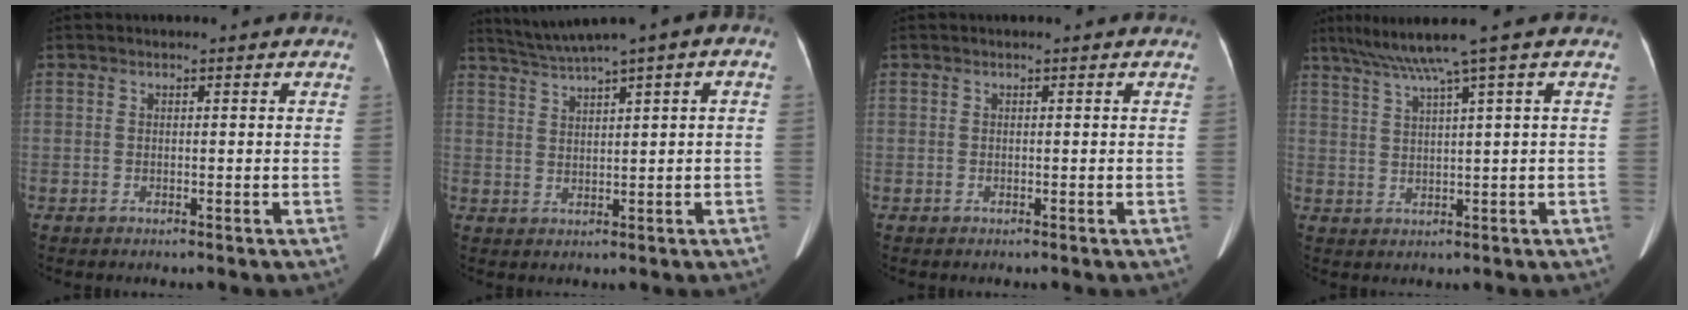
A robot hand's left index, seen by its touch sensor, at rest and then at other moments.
{"total": 6.1, "force": [3.7, 0.1, 4.9], "torque": [-0.090, 0.029, 0.069]}
{"total": 0.0}
{"total": 6.8, "force": [4.6, -1.9, 4.6], "torque": [-0.083, 0.018, 0.083]}